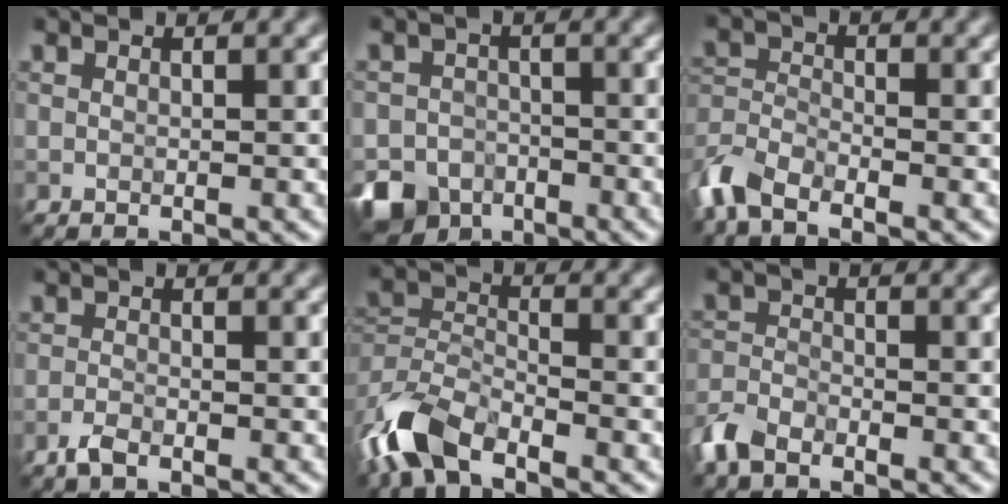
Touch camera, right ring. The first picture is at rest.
{"total": 7.7, "force": [-5.3, 5.3, 1.8], "torque": [-0.019, -0.016, -0.093]}
{"total": 4.9, "force": [-3.6, 1.9, 2.6], "torque": [-0.057, -0.004, -0.086]}
{"total": 1.4, "force": [-1.1, 0.4, 0.8], "torque": [-0.020, 0.000, -0.025]}
{"total": 6.5, "force": [-4.6, 2.7, 3.6], "torque": [-0.073, -0.004, -0.103]}
{"total": 3.2, "force": [-2.5, 1.4, 1.4], "torque": [-0.029, -0.003, -0.065]}